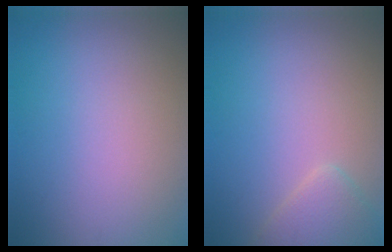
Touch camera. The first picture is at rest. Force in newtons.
{"total": 2.4, "press": 2.4, "slide": 0.2}